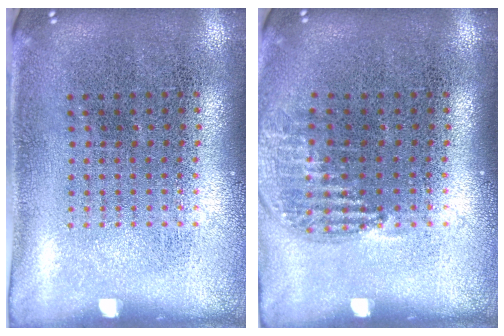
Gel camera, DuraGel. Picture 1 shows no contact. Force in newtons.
{"total": 0.9, "press": 0.9, "slide": 0.2}